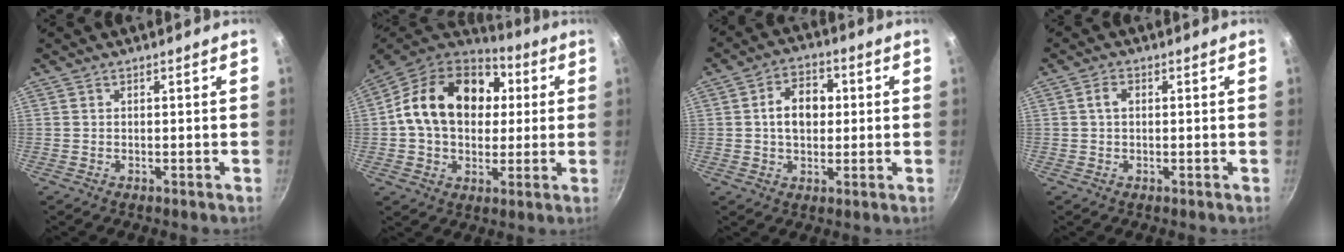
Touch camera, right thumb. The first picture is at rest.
{"total": 21.6, "force": [3.8, 16.0, 14.1], "torque": [-0.219, 0.022, 0.052]}
{"total": 8.8, "force": [0.9, 6.3, 6.1], "torque": [-0.067, 0.015, 0.006]}
{"total": 2.2, "force": [0.3, 1.5, 1.6], "torque": [-0.027, 0.006, 0.003]}